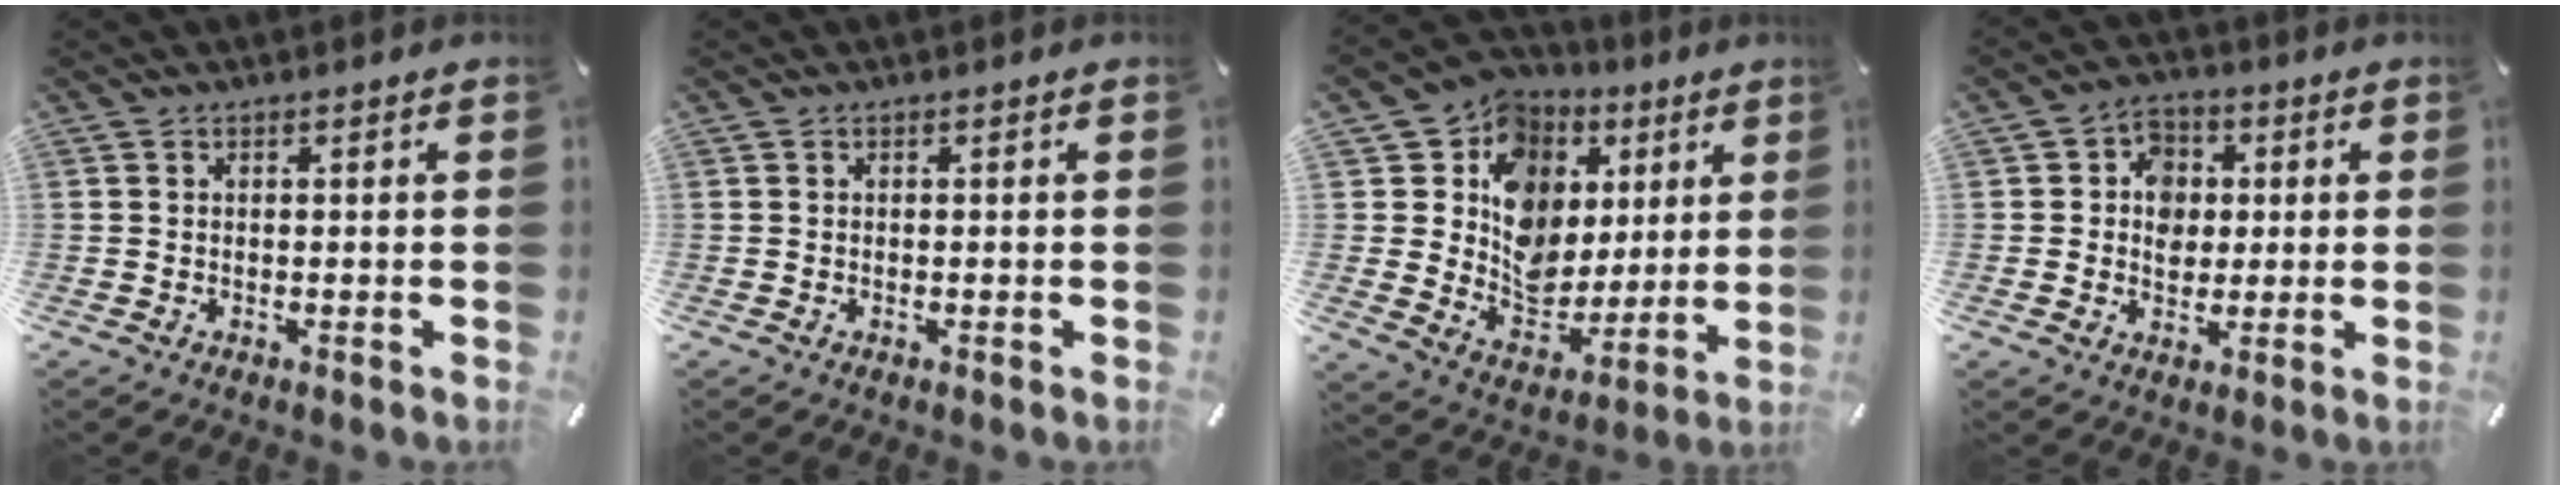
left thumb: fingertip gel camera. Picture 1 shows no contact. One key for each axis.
{"total": 0.0}
{"total": 12.9, "fx": 3.9, "fy": 11.7, "fz": 3.8, "tx": -0.060, "ty": -0.042, "tz": 0.076}
{"total": 7.2, "fx": 0.2, "fy": 6.5, "fz": 3.1, "tx": -0.031, "ty": 0.005, "tz": 0.000}